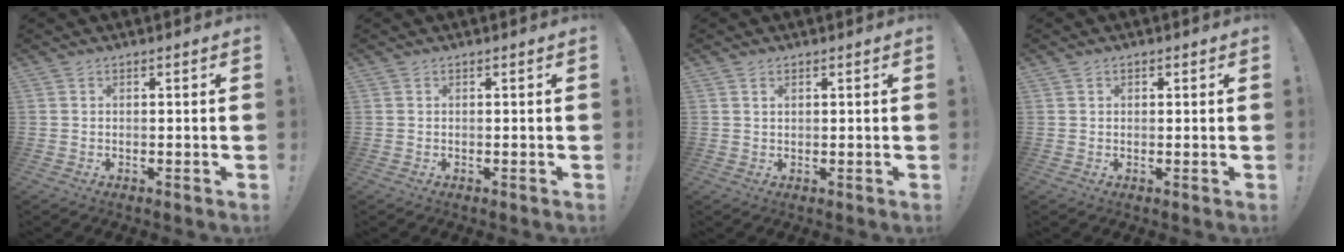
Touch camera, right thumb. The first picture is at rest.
{"total": 0.0}
{"total": 0.9, "force": [0.6, 0.3, 0.6], "torque": [-0.006, -0.002, 0.010]}
{"total": 0.9, "force": [0.5, 0.7, 0.3], "torque": [-0.002, 0.001, 0.008]}